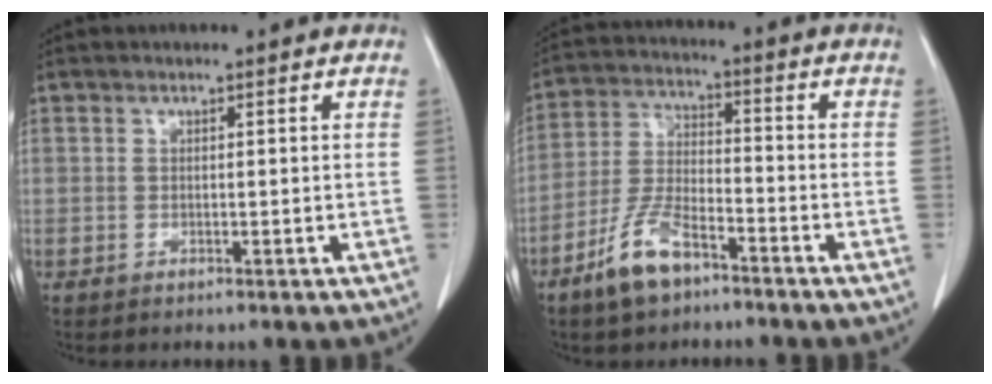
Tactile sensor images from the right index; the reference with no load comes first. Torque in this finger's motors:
{"motor_torque": [0.69, -0.57, 0.38, 0.10]}